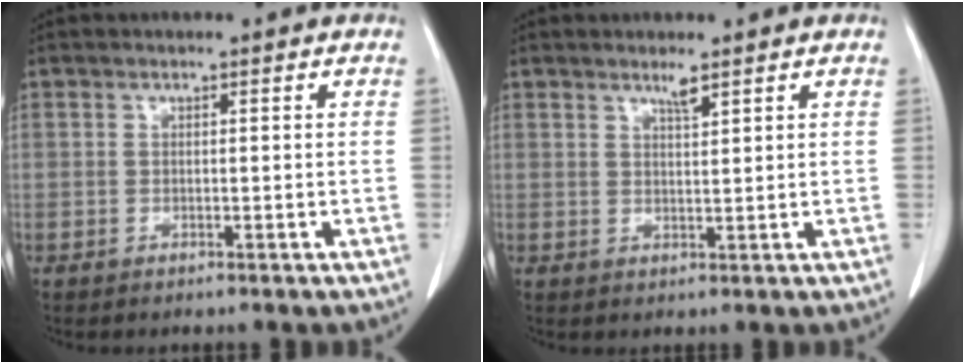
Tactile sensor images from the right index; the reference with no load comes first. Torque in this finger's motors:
{"motor_torque": [0.07, -0.02, 0.01, 0.01]}